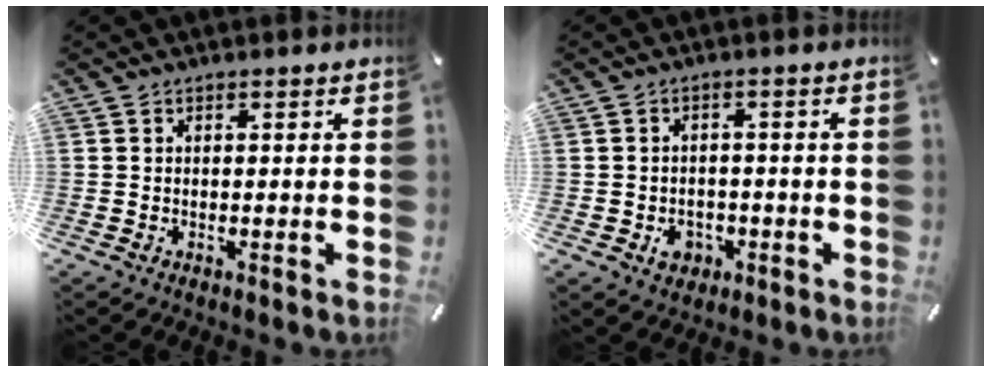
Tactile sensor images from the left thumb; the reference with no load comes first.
{"total": 4.7, "force": [-1.6, 3.9, 2.1], "torque": [-0.033, 0.003, -0.030]}